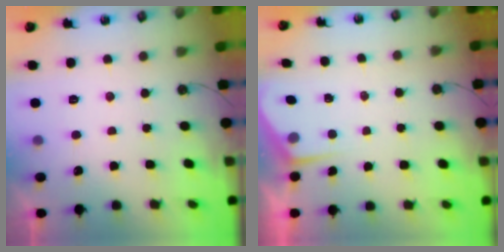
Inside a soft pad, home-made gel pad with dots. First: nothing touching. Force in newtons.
{"total": 2.7, "press": 2.7, "slide": 0.4}